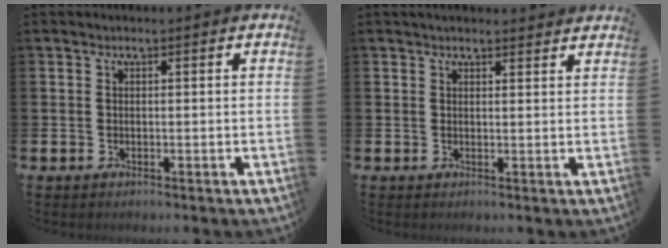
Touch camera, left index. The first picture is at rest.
{"total": 2.1, "force": [2.1, 0.3, 0.2], "torque": [0.001, -0.010, 0.037]}